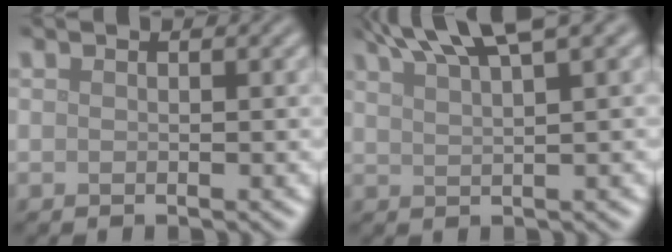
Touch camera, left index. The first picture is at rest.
{"total": 6.8, "force": [4.8, 1.3, 4.7], "torque": [-0.058, 0.024, 0.070]}